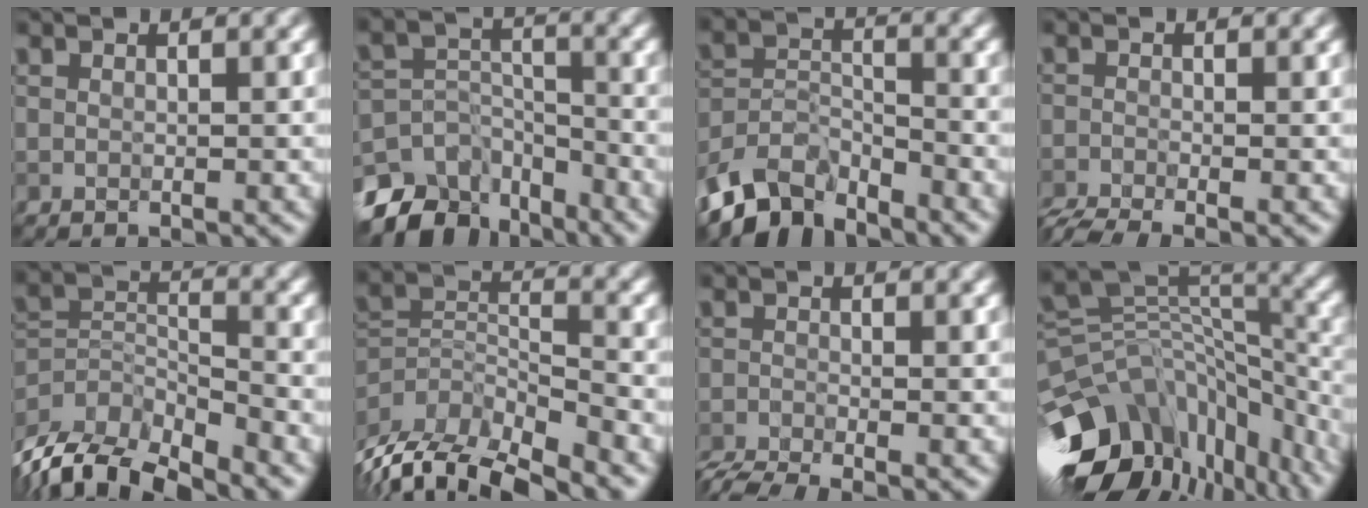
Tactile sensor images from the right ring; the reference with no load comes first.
{"total": 8.4, "force": [-6.8, 4.3, 2.4], "torque": [-0.044, -0.008, -0.111]}
{"total": 6.4, "force": [-5.9, 2.1, 1.1], "torque": [-0.018, -0.004, -0.112]}
{"total": 4.0, "force": [-3.5, 0.8, 1.7], "torque": [-0.016, -0.008, -0.051]}
{"total": 9.3, "force": [-7.9, 2.9, 4.1], "torque": [-0.089, -0.010, -0.133]}
{"total": 9.3, "force": [-7.2, 3.0, 5.0], "torque": [-0.101, -0.004, -0.121]}
{"total": 4.2, "force": [-3.8, 0.7, 1.5], "torque": [-0.020, -0.008, -0.059]}
{"total": 14.0, "force": [-8.2, 8.0, 8.0], "torque": [-0.186, 0.001, -0.112]}